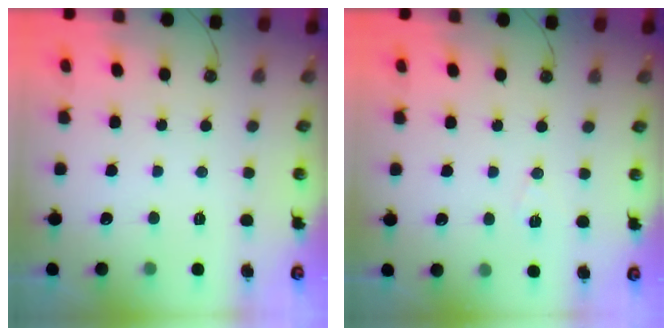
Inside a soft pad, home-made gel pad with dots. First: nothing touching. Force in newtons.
{"total": 6.4, "press": 4.6, "slide": 4.5}